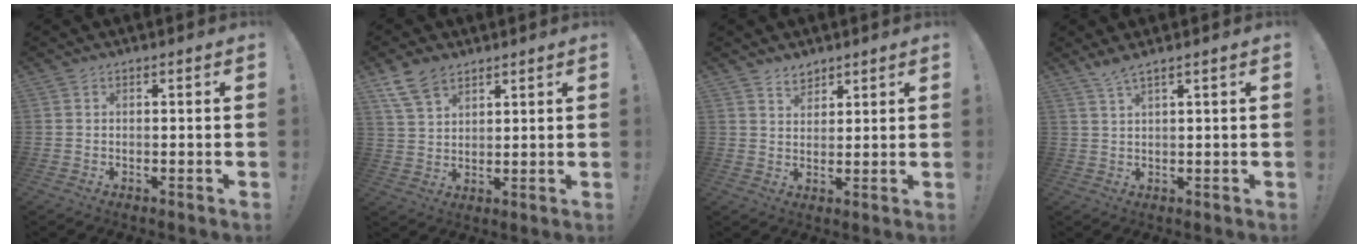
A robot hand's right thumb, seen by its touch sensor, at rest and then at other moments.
{"total": 8.7, "force": [6.0, 4.9, 4.0], "torque": [-0.087, -0.018, 0.121]}
{"total": 4.2, "force": [3.4, 2.4, 0.9], "torque": [-0.015, -0.017, 0.062]}
{"total": 3.2, "force": [2.3, 0.0, 2.3], "torque": [-0.054, -0.004, 0.042]}